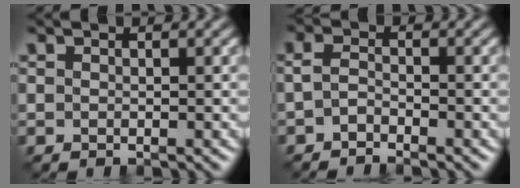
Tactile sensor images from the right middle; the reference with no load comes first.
{"total": 1.4, "force": [-1.0, 0.4, 1.0], "torque": [-0.029, 0.003, -0.026]}